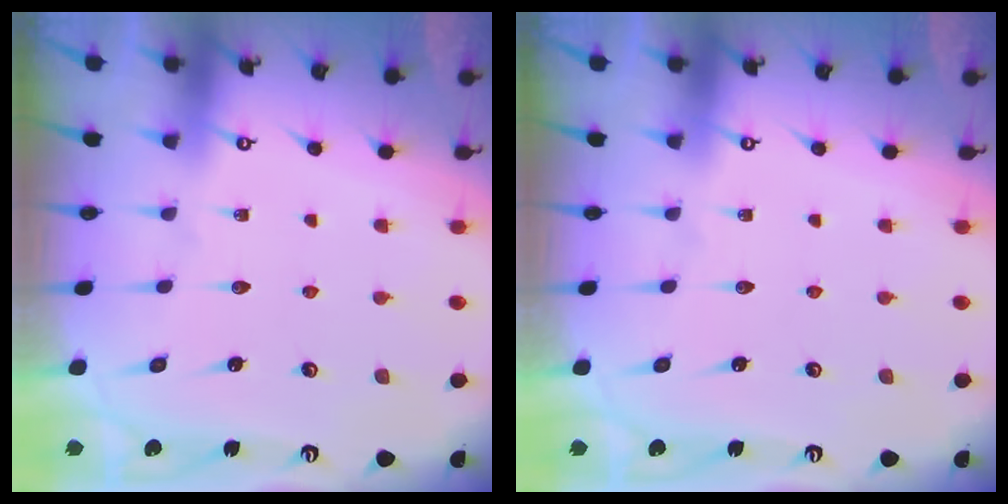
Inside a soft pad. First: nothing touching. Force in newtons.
{"total": 0.0}